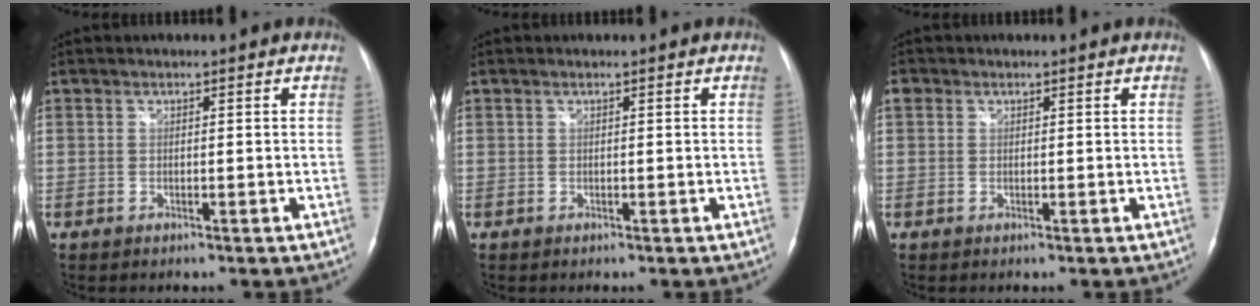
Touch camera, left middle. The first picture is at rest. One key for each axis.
{"total": 0.0}
{"total": 1.4, "fx": 0.6, "fy": 1.2, "fz": 0.4, "tx": -0.005, "ty": 0.012, "tz": 0.009}